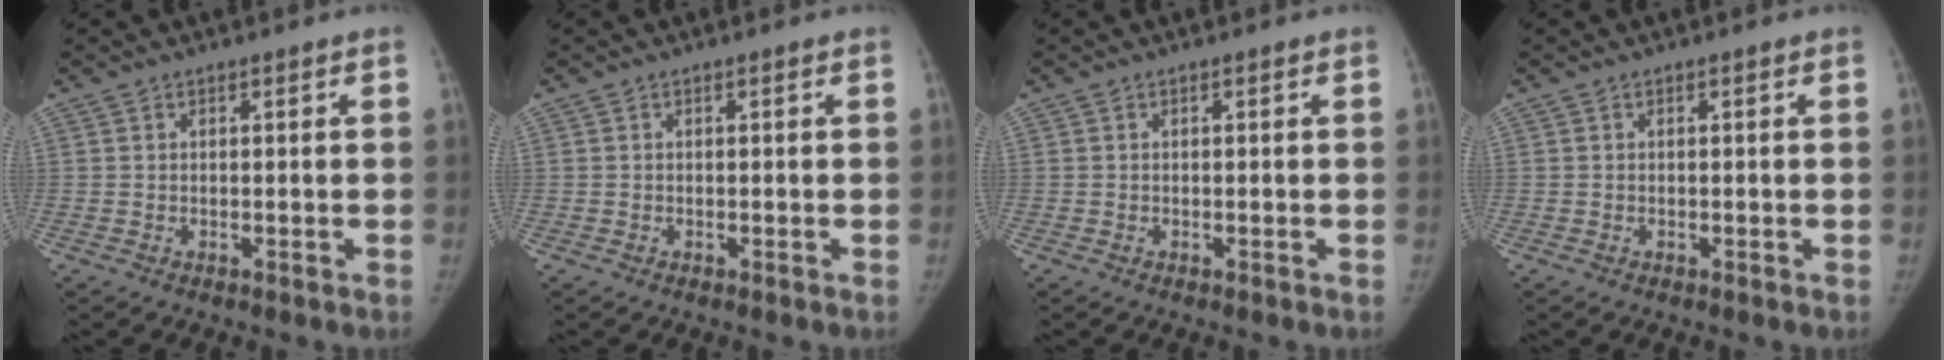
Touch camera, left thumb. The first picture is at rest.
{"total": 0.0}
{"total": 0.0}
{"total": 0.0}